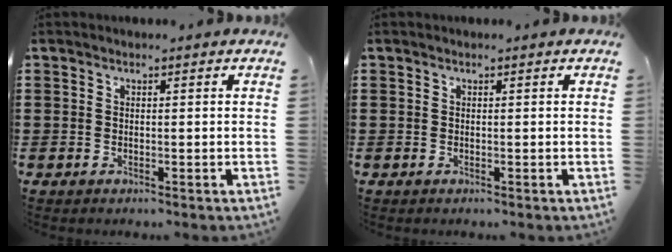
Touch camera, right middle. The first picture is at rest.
{"total": 0.0}